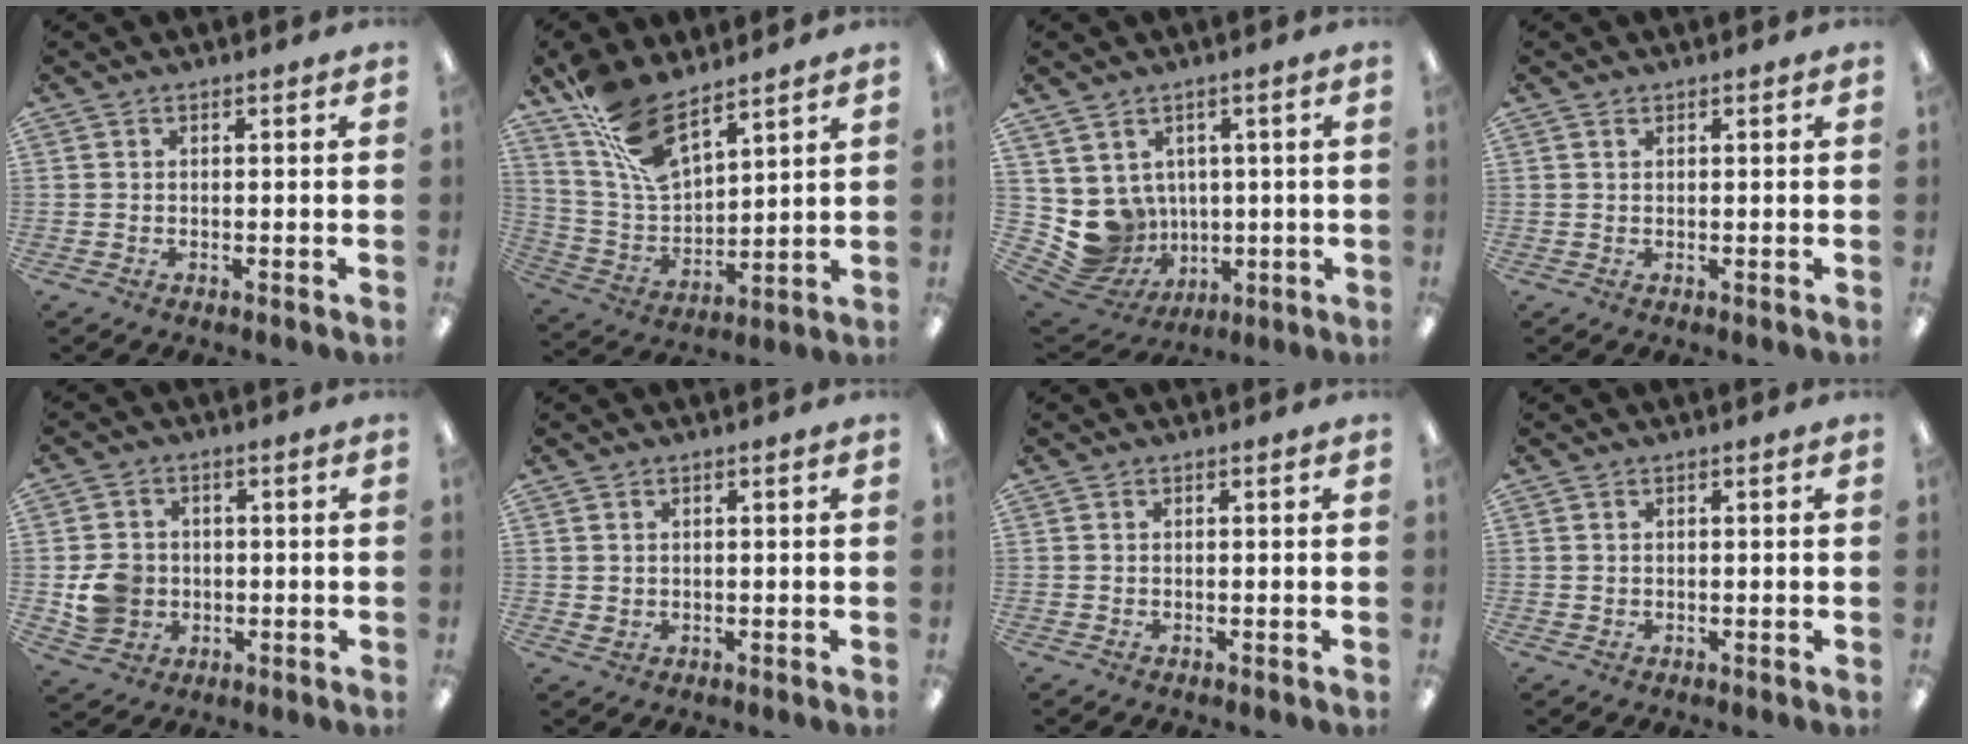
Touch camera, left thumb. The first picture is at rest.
{"total": 13.7, "force": [10.3, 5.1, 7.4], "torque": [-0.172, -0.053, 0.192]}
{"total": 8.0, "force": [1.1, 7.8, 1.3], "torque": [-0.065, -0.028, 0.032]}
{"total": 0.7, "force": [0.5, 0.3, 0.3], "torque": [-0.007, 0.002, 0.009]}
{"total": 7.5, "force": [-0.8, 6.9, 2.7], "torque": [-0.053, 0.015, -0.008]}
{"total": 1.3, "force": [0.6, 1.1, 0.3], "torque": [-0.007, 0.002, 0.009]}
{"total": 0.0}
{"total": 0.5, "force": [0.3, 0.5, 0.0], "torque": [0.000, 0.003, 0.005]}